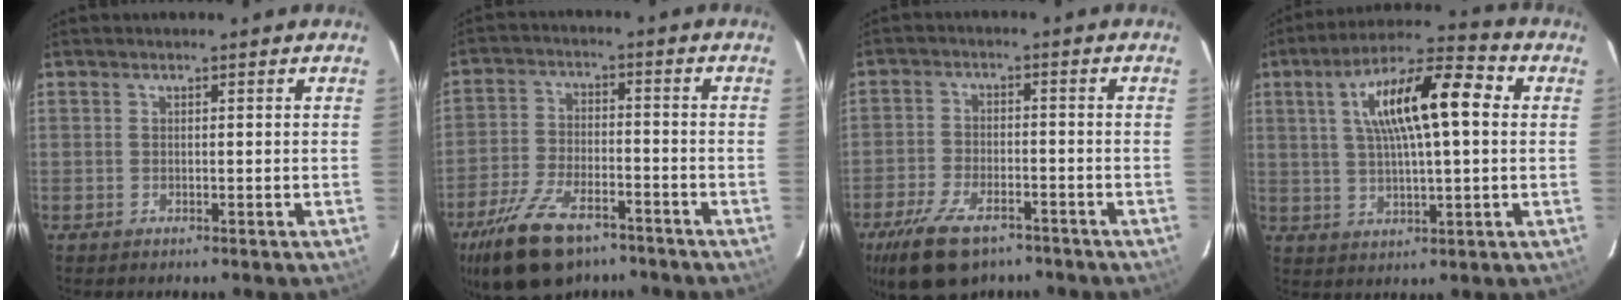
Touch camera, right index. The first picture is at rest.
{"total": 16.0, "force": [-11.2, 7.4, 8.7], "torque": [-0.197, -0.021, -0.195]}
{"total": 13.5, "force": [-9.3, 6.4, 7.5], "torque": [-0.177, -0.018, -0.162]}
{"total": 15.5, "force": [3.7, 4.4, 14.4], "torque": [-0.256, 0.031, 0.059]}